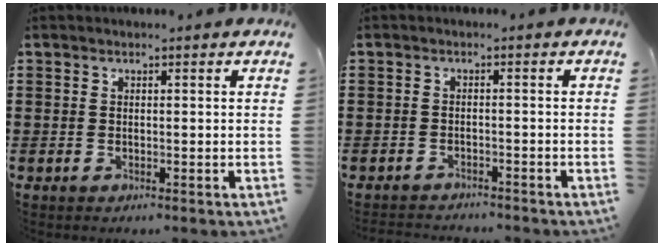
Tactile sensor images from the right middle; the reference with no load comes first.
{"total": 1.7, "force": [-1.7, 0.1, -0.1], "torque": [-0.004, 0.000, -0.037]}